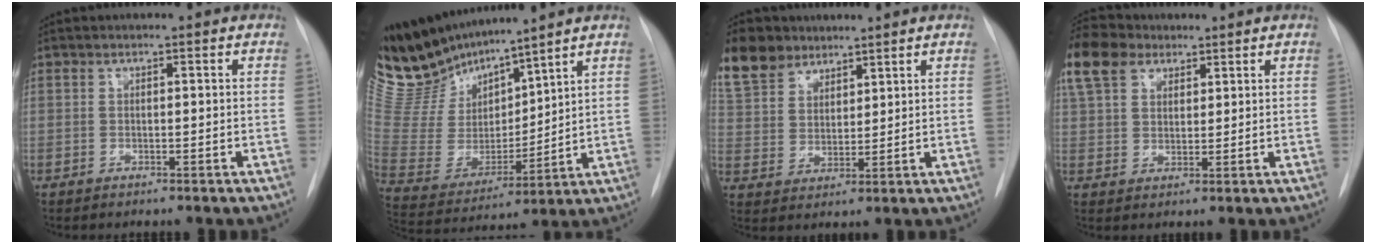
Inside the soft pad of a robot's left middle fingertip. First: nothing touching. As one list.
[{"total": 15.0, "force": [14.1, 2.8, 4.1], "torque": [-0.102, -0.005, 0.293]}, {"total": 10.3, "force": [8.0, 5.8, 3.0], "torque": [-0.072, 0.023, 0.164]}, {"total": 10.4, "force": [7.0, 6.2, 4.6], "torque": [-0.112, 0.035, 0.135]}]